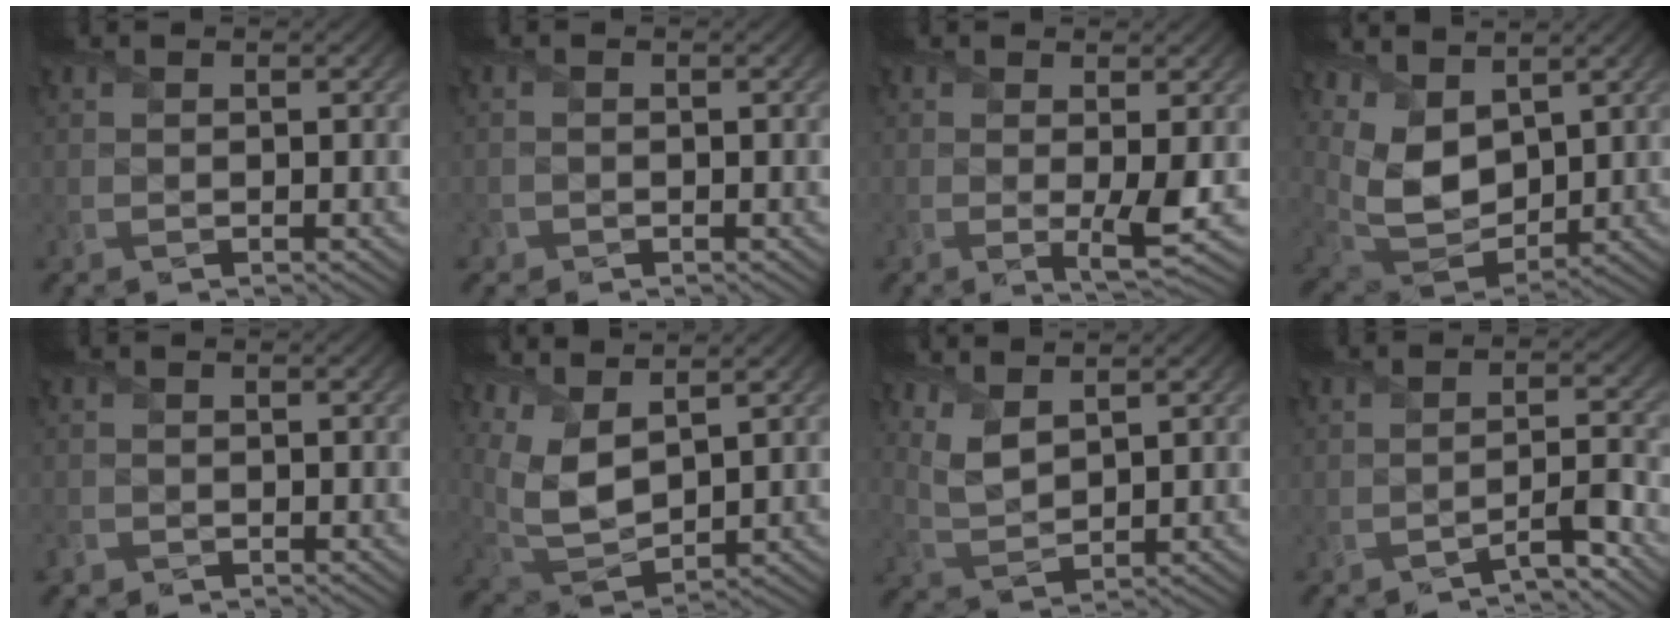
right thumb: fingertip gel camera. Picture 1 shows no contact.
{"total": 0.9, "force": [-0.5, 0.7, 0.0], "torque": [0.002, -0.004, -0.011]}
{"total": 3.0, "force": [0.0, 0.3, 2.9], "torque": [-0.058, -0.011, 0.000]}
{"total": 9.2, "force": [5.1, 5.0, 5.8], "torque": [-0.159, 0.002, 0.098]}
{"total": 1.3, "force": [-0.9, 0.9, 0.2], "torque": [-0.004, -0.004, -0.021]}
{"total": 8.7, "force": [4.9, 3.8, 6.1], "torque": [-0.171, 0.004, 0.104]}
{"total": 4.7, "force": [3.4, 1.8, 2.8], "torque": [-0.076, -0.003, 0.077]}
{"total": 3.5, "force": [-2.9, 0.5, 1.9], "torque": [-0.030, 0.013, -0.053]}